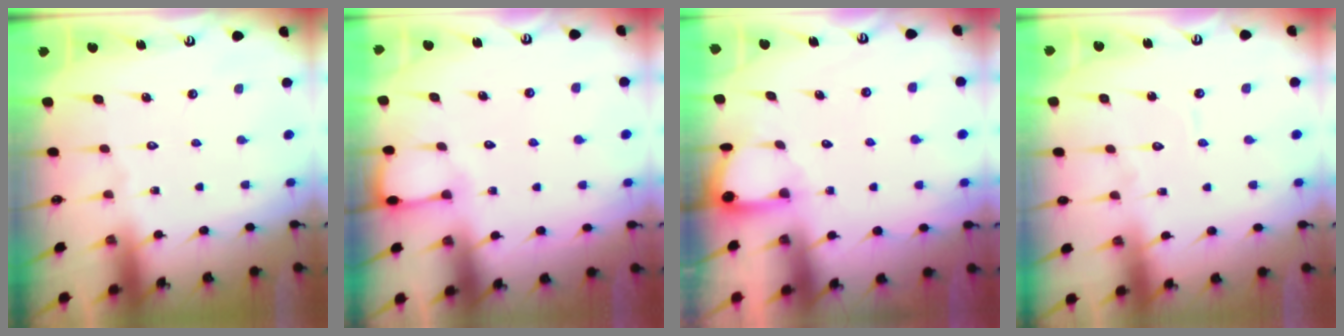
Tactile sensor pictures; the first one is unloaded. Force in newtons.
{"total": 2.4, "press": 2.4, "slide": 0.3}
{"total": 2.8, "press": 2.8, "slide": 0.3}
{"total": 4.7, "press": 4.6, "slide": 0.5}